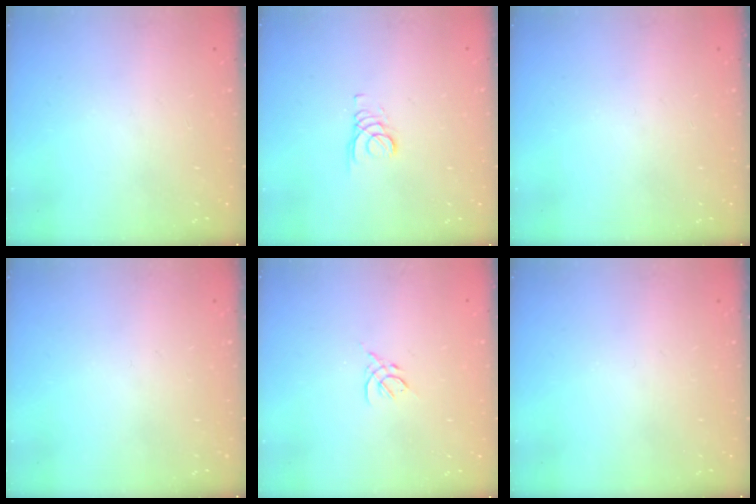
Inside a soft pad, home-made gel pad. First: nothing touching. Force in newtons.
{"total": 1.6, "press": 1.6, "slide": 0.2}
{"total": 0.0}
{"total": 0.0}
{"total": 2.6, "press": 2.5, "slide": 0.7}
{"total": 0.0}